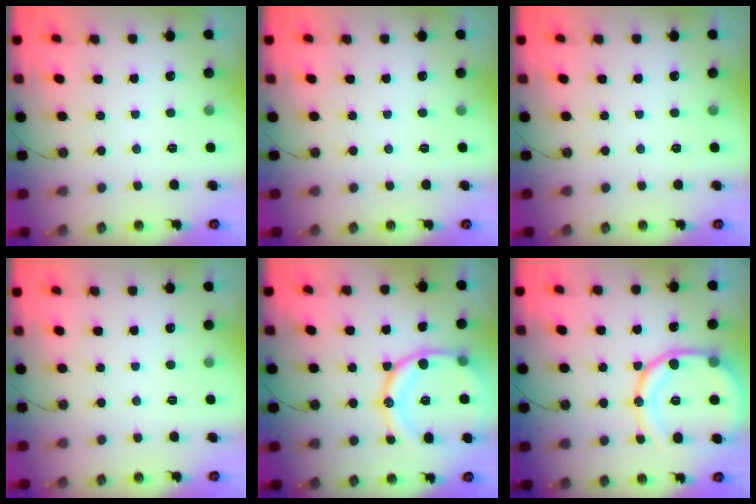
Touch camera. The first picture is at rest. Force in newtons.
{"total": 0.0}
{"total": 0.0}
{"total": 0.0}
{"total": 18.0, "press": 17.9, "slide": 1.3}
{"total": 15.8, "press": 15.6, "slide": 1.9}